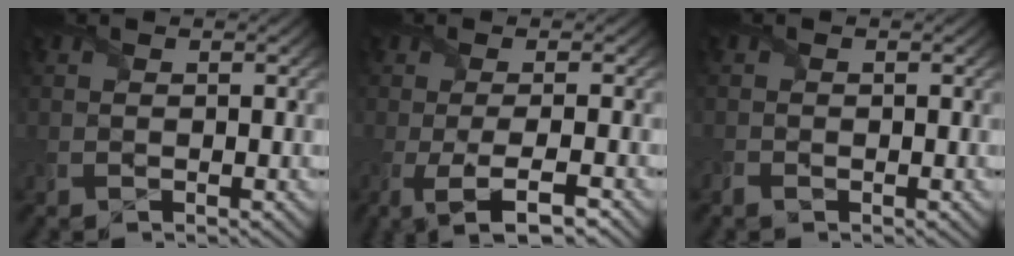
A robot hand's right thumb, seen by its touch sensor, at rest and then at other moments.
{"total": 4.6, "force": [-1.9, 0.7, 4.2], "torque": [-0.067, 0.002, -0.038]}
{"total": 0.6, "force": [-0.5, 0.4, 0.2], "torque": [-0.007, -0.001, -0.014]}